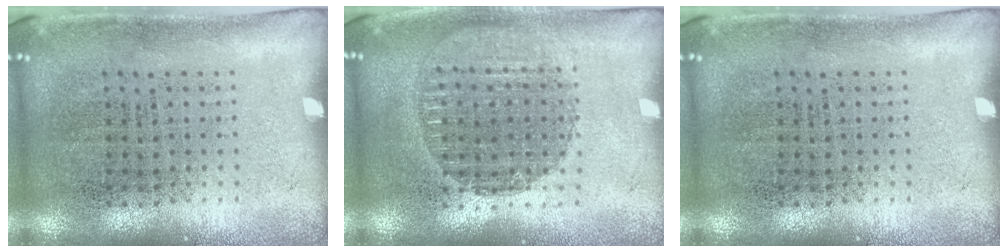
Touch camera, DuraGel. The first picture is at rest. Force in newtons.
{"total": 1.6, "press": 1.5, "slide": 0.7}
{"total": 0.0}